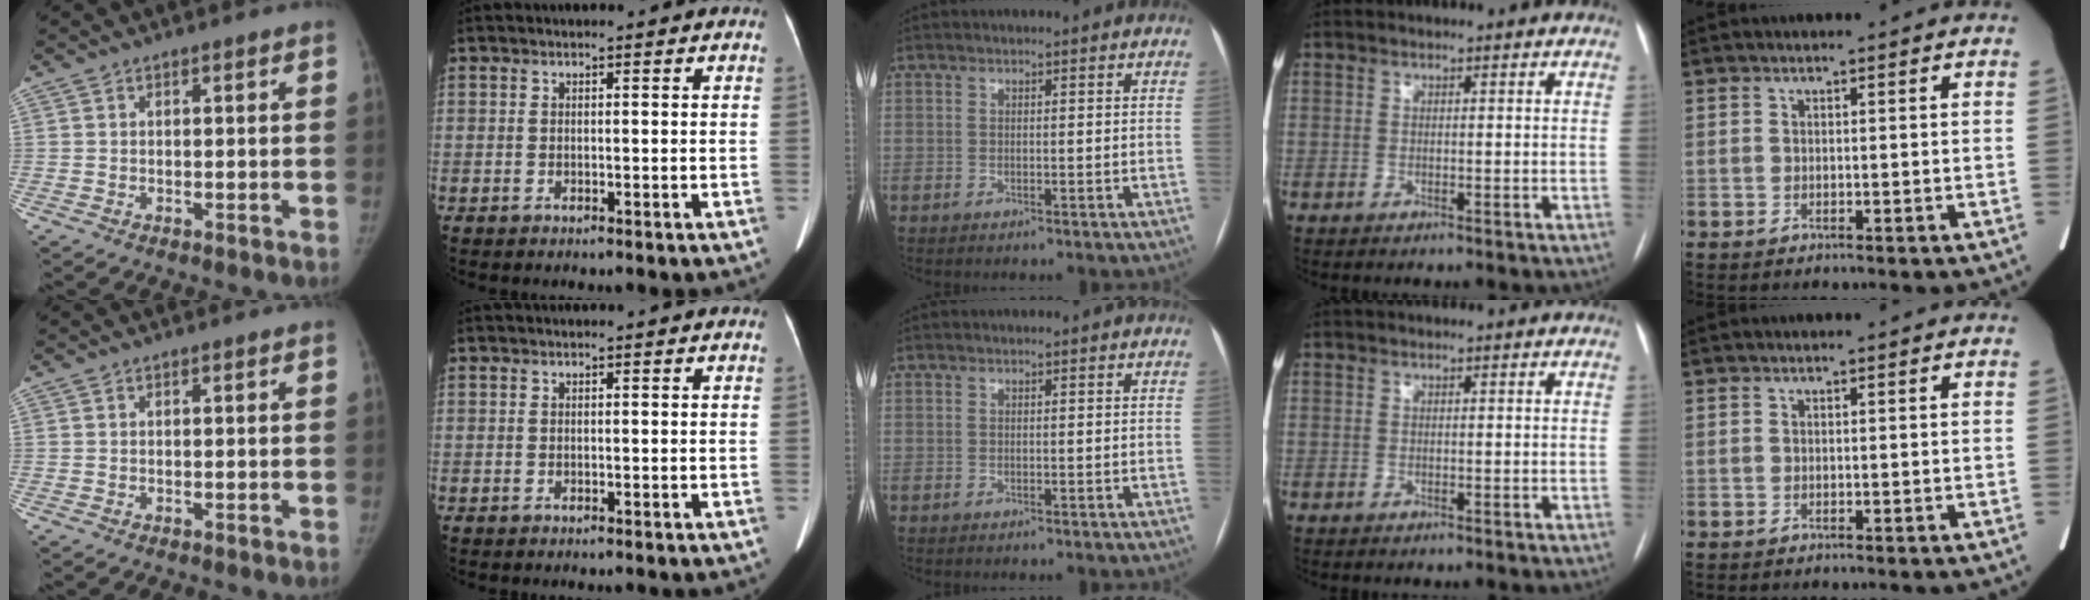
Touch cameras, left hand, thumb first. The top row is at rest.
{}